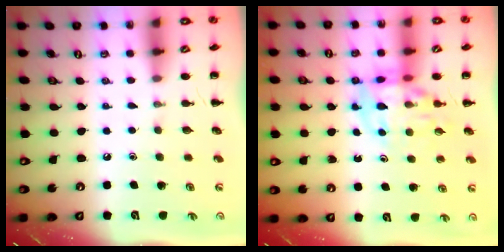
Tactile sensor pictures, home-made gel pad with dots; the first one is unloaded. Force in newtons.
{"total": 10.5, "press": 10.0, "slide": 3.3}